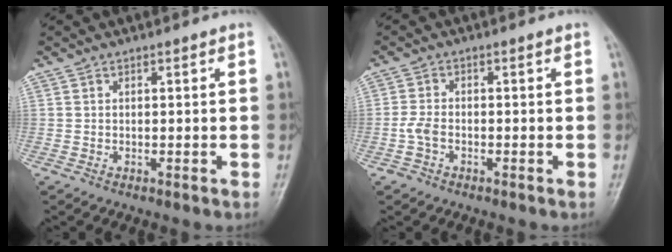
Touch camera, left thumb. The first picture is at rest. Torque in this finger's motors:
{"motor_torque": [-0.01, 0.06, 0.44, 0.03, 0.01]}